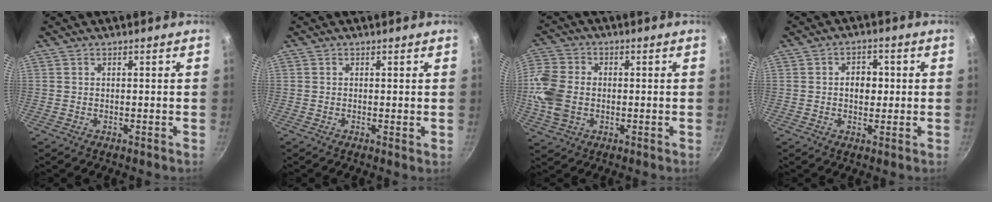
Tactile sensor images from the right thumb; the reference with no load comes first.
{"total": 0.5, "force": [0.1, 0.1, 0.5], "torque": [-0.007, -0.005, -0.001]}
{"total": 12.2, "force": [-1.0, 9.3, 7.8], "torque": [-0.161, 0.009, -0.029]}
{"total": 4.7, "force": [0.2, 3.6, 3.0], "torque": [-0.017, 0.007, 0.000]}